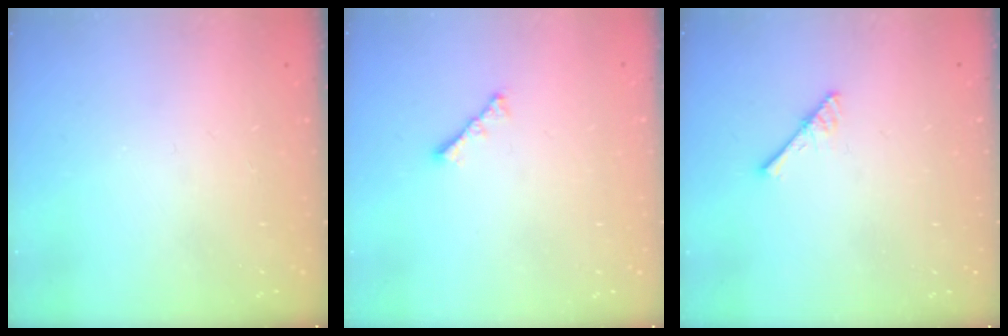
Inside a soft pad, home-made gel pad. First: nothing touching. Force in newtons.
{"total": 2.4, "press": 2.3, "slide": 0.6}
{"total": 4.2, "press": 4.2, "slide": 0.4}